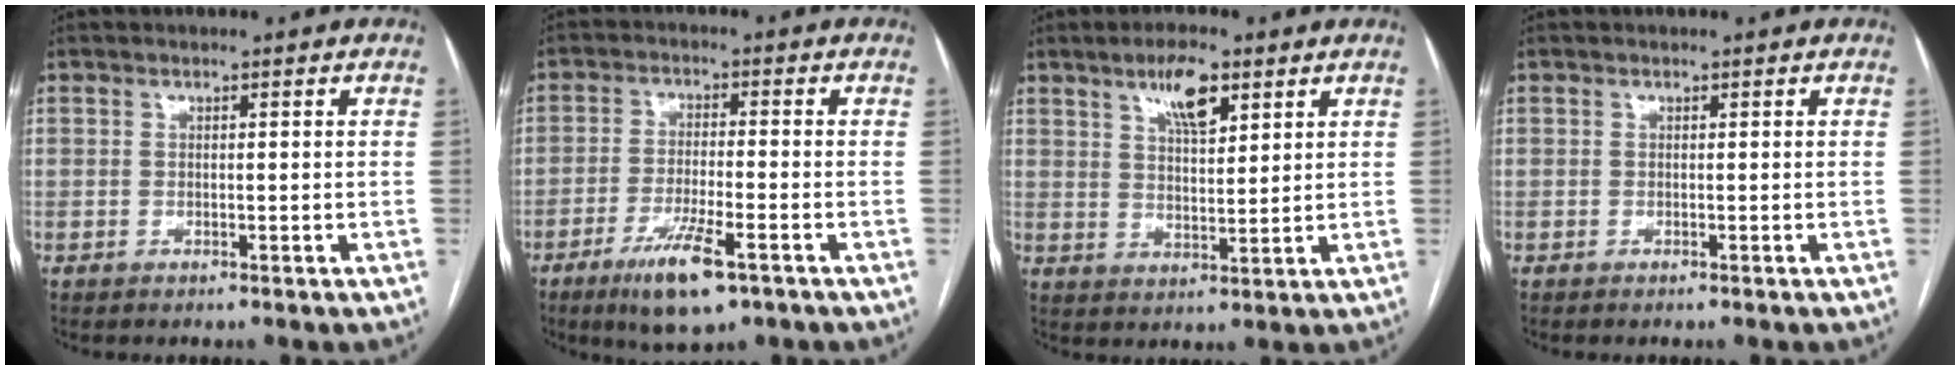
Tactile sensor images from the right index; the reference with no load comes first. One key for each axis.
{"total": 8.6, "fx": -5.0, "fy": 1.5, "fz": 6.9, "tx": -0.125, "ty": -0.016, "tz": -0.082}
{"total": 6.8, "fx": 4.0, "fy": 2.0, "fz": 5.1, "tx": -0.091, "ty": 0.002, "tz": 0.070}
{"total": 0.0}